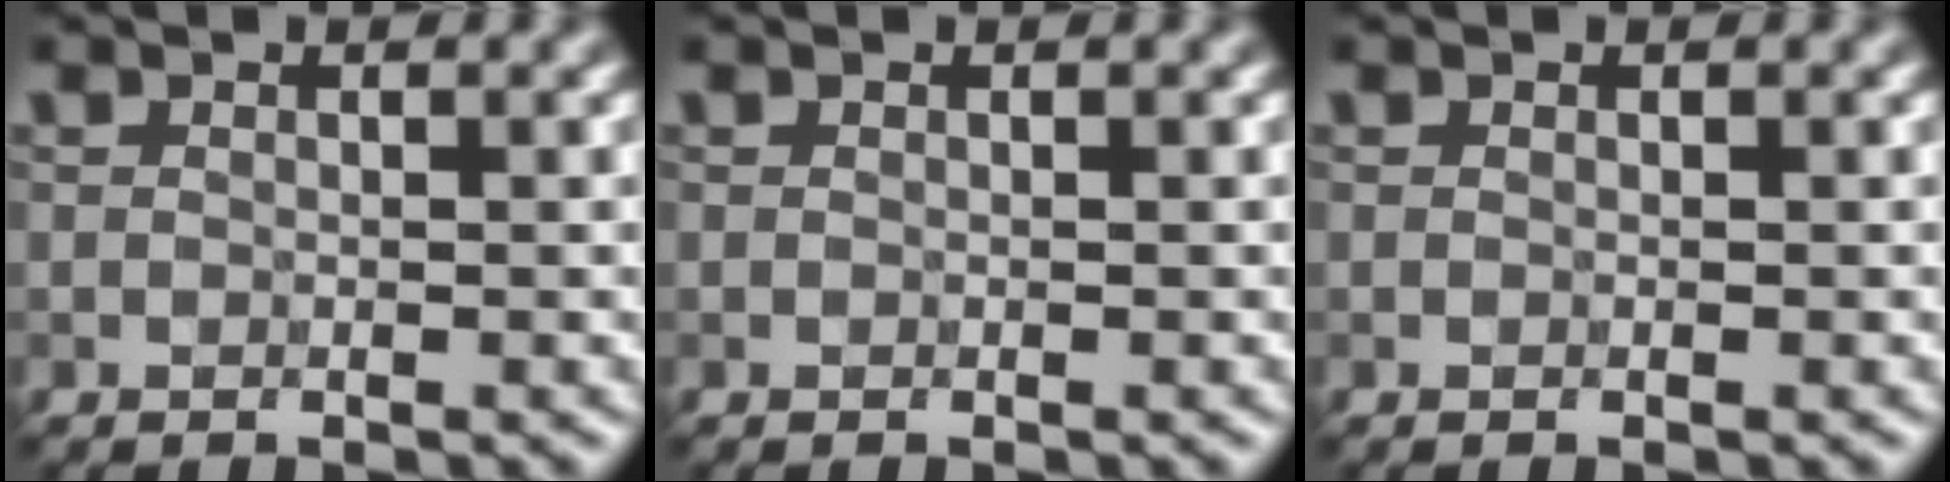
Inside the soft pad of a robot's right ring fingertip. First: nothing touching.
{"total": 0.0}
{"total": 0.0}